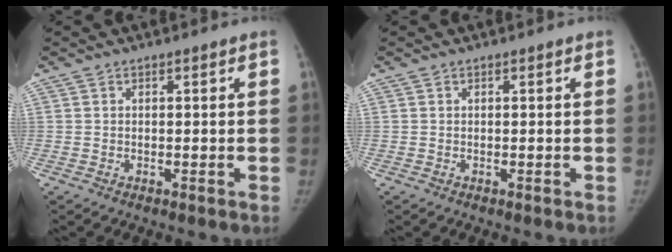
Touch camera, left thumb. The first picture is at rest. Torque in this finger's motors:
{"motor_torque": [0.00, 0.00, 0.10, 0.07, 0.00]}